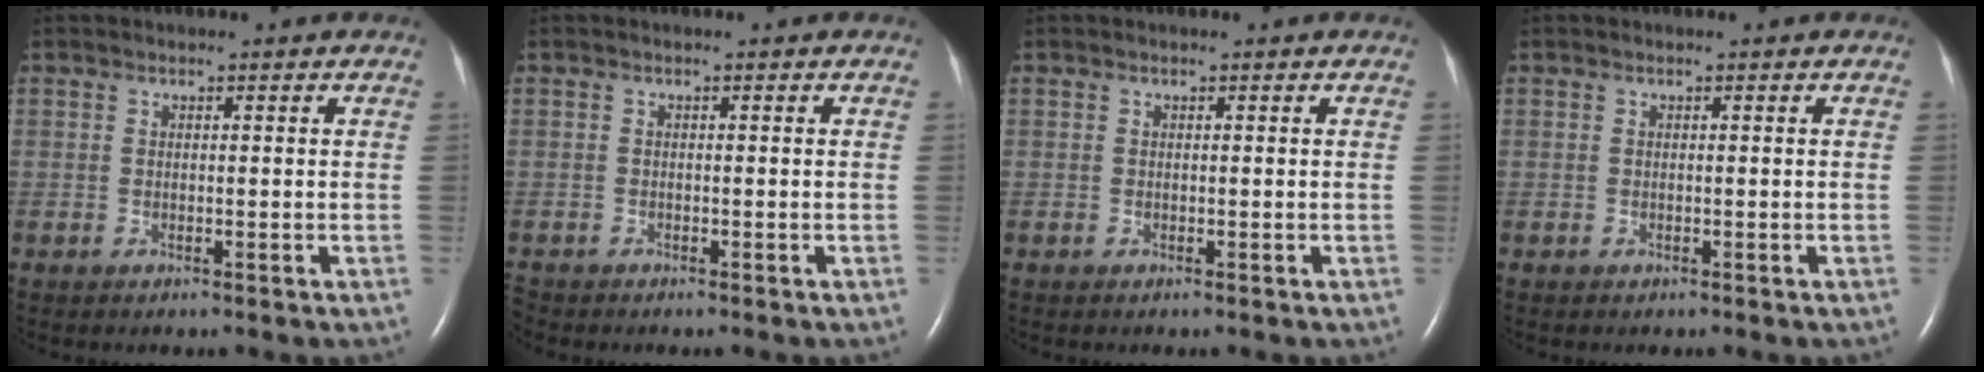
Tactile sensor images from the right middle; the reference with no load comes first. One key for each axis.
{"total": 1.1, "fx": -1.0, "fy": 0.3, "fz": 0.1, "tx": -0.003, "ty": -0.004, "tz": -0.017}
{"total": 0.0}
{"total": 0.0}